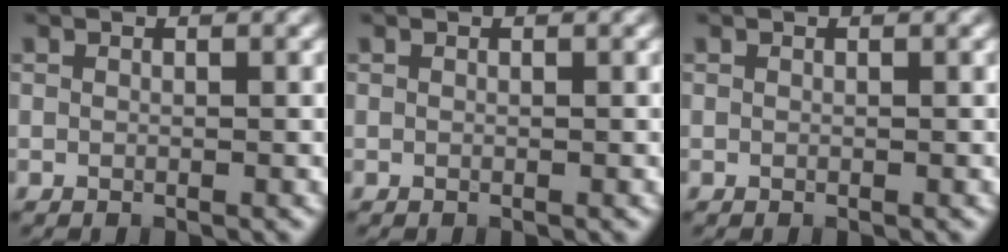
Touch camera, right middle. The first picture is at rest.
{"total": 0.0}
{"total": 0.0}